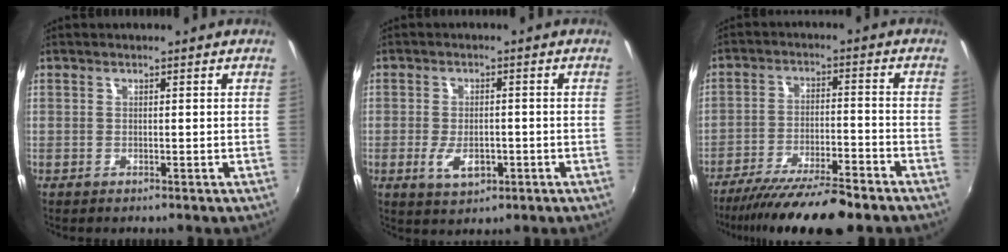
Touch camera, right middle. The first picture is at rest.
{"total": 5.2, "force": [-1.7, 2.8, 4.0], "torque": [-0.082, -0.009, -0.026]}
{"total": 15.4, "force": [-13.0, 1.6, 8.1], "torque": [-0.163, -0.031, -0.209]}